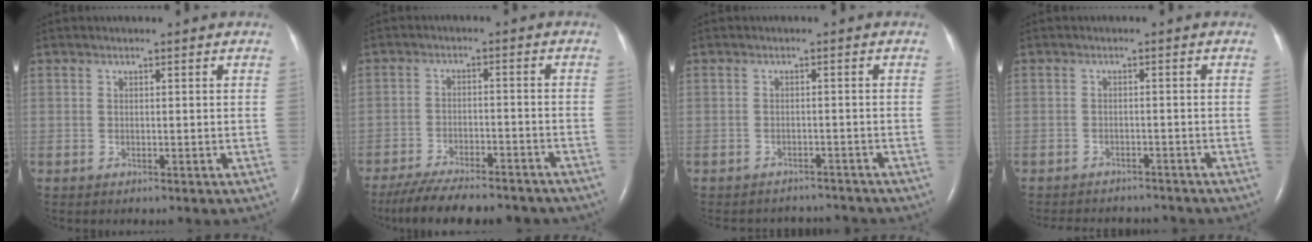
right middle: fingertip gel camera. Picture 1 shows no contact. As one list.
[{"total": 17.2, "force": [-15.0, 3.9, 7.6], "torque": [-0.142, -0.015, -0.209]}, {"total": 6.2, "force": [-6.1, 1.4, 0.0], "torque": [-0.002, 0.008, -0.075]}, {"total": 8.6, "force": [-8.0, 2.5, 1.8], "torque": [-0.034, 0.001, -0.098]}]